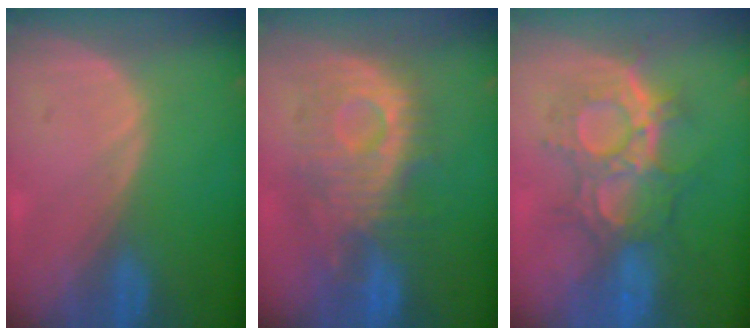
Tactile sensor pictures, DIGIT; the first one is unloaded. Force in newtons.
{"total": 10.2, "press": 9.9, "slide": 2.6}
{"total": 9.4, "press": 9.4, "slide": 0.6}